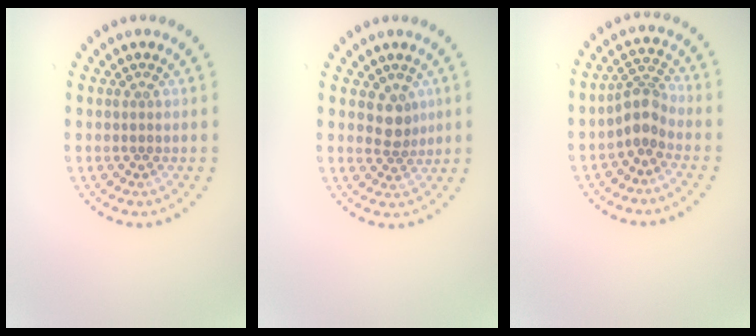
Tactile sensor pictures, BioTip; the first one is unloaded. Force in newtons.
{"total": 2.1, "press": 1.8, "slide": 1.1}
{"total": 2.6, "press": 2.0, "slide": 1.8}